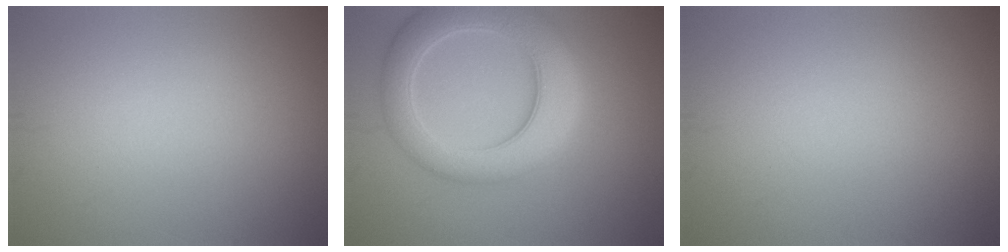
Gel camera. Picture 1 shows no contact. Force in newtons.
{"total": 8.0, "press": 8.0, "slide": 0.6}
{"total": 0.0}